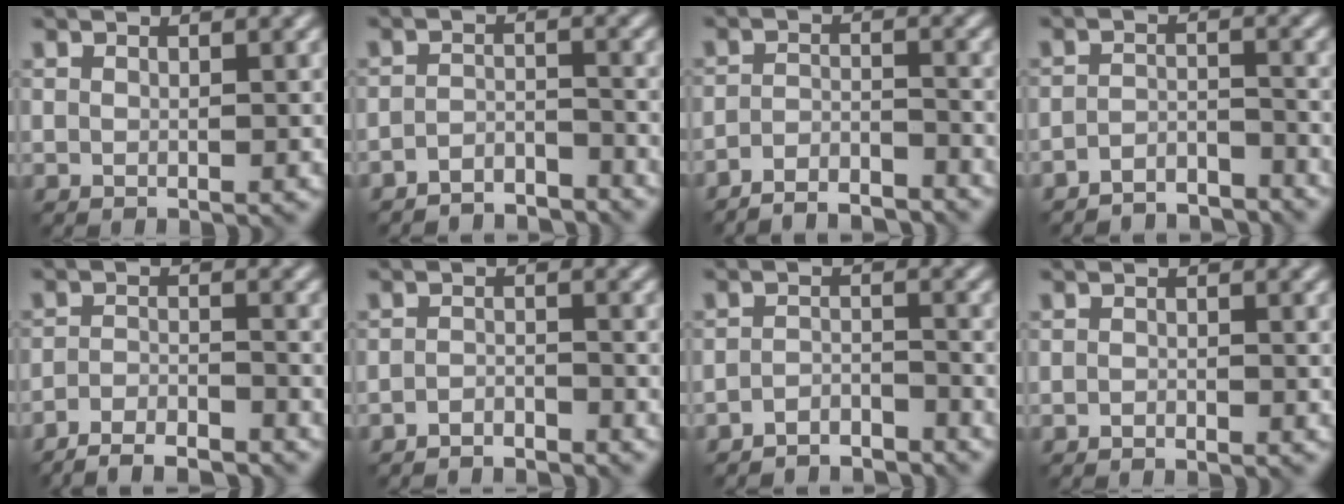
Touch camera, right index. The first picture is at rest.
{"total": 3.7, "force": [-3.7, 0.2, 0.1], "torque": [-0.014, -0.003, -0.065]}
{"total": 4.2, "force": [-4.2, 0.4, 0.6], "torque": [-0.017, 0.002, -0.070]}
{"total": 4.1, "force": [-4.1, 0.4, 0.2], "torque": [-0.015, -0.003, -0.072]}
{"total": 4.6, "force": [-4.3, 0.6, 1.3], "torque": [-0.032, 0.001, -0.076]}
{"total": 2.0, "force": [-2.0, 0.0, -0.2], "torque": [0.000, 0.002, -0.035]}
{"total": 3.3, "force": [-3.3, 0.2, 0.0], "torque": [-0.011, -0.002, -0.058]}
{"total": 0.8, "force": [-0.7, -0.2, -0.3], "torque": [-0.008, 0.003, -0.011]}